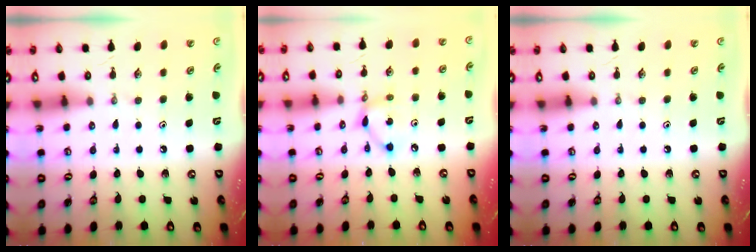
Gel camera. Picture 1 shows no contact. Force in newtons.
{"total": 6.5, "press": 6.5, "slide": 0.2}
{"total": 0.0}